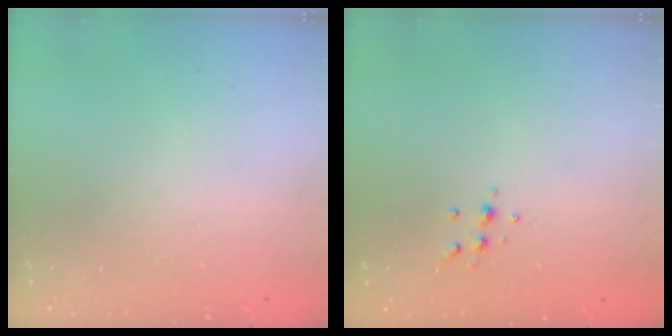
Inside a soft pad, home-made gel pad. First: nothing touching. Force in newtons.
{"total": 5.4, "press": 5.4, "slide": 0.7}